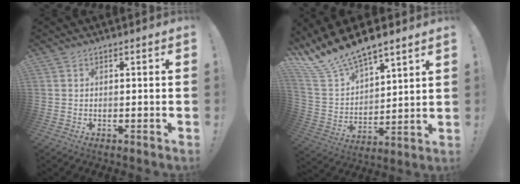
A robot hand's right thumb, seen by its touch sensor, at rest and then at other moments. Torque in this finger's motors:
{"motor_torque": [0.72, 1.20, 0.58, 0.56, 0.09]}